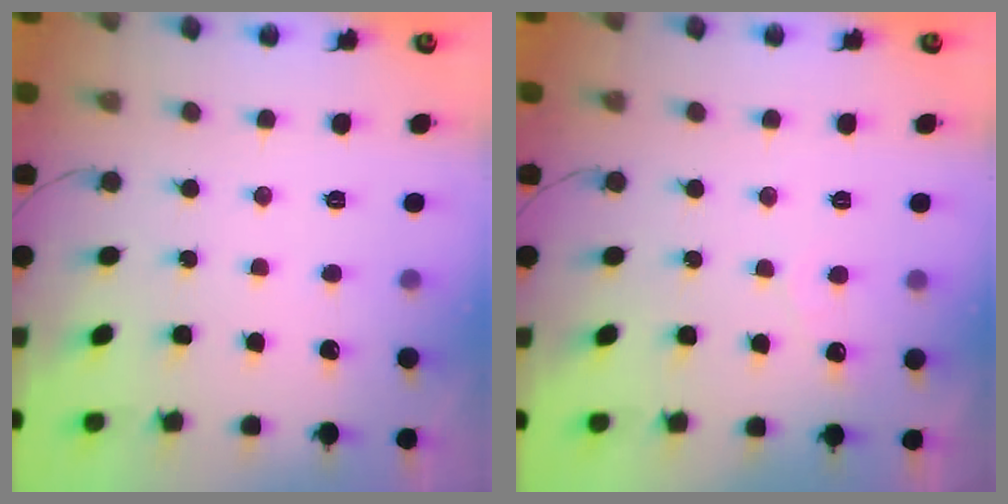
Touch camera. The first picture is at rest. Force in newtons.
{"total": 2.2, "press": 2.2, "slide": 0.0}